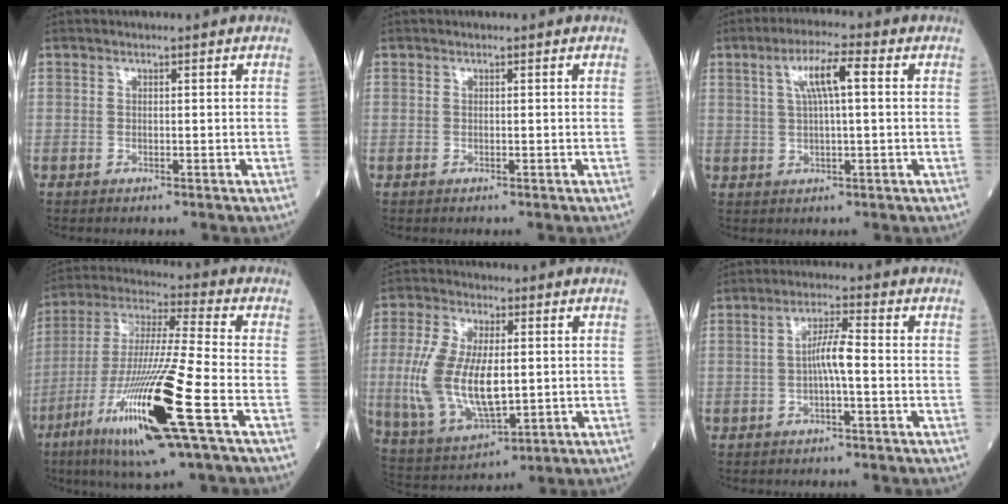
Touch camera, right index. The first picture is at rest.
{"total": 0.0}
{"total": 6.4, "force": [1.8, 0.8, 6.1], "torque": [-0.115, 0.015, 0.032]}
{"total": 20.8, "force": [-8.5, 0.5, 18.9], "torque": [-0.388, -0.037, -0.161]}
{"total": 15.0, "force": [-0.4, 6.4, 13.5], "torque": [-0.289, -0.005, 0.003]}
{"total": 4.3, "force": [-0.7, 0.3, 4.2], "torque": [-0.076, 0.010, -0.012]}